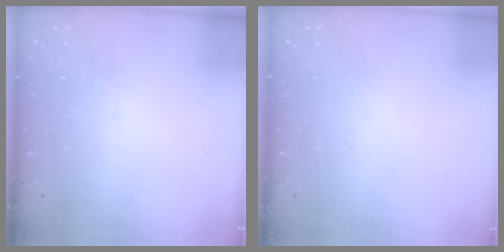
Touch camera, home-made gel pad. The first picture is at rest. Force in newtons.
{"total": 2.8, "press": 2.2, "slide": 1.7}